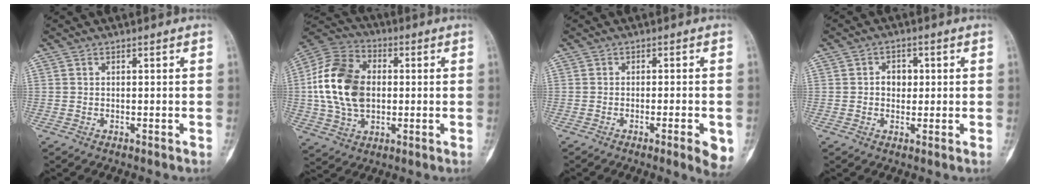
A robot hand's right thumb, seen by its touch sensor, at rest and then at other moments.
{"total": 17.5, "force": [0.5, 12.2, 12.5], "torque": [-0.223, 0.017, 0.006]}
{"total": 5.0, "force": [-1.9, 1.1, 4.5], "torque": [-0.059, -0.004, -0.025]}
{"total": 3.5, "force": [0.5, 3.0, 1.8], "torque": [-0.003, 0.006, 0.004]}